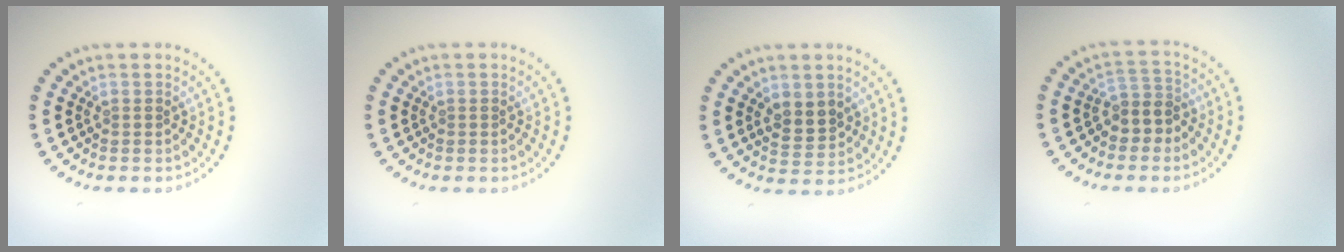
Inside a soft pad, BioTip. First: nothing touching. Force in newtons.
{"total": 0.0}
{"total": 2.6, "press": 2.5, "slide": 0.7}
{"total": 2.6, "press": 2.2, "slide": 1.4}